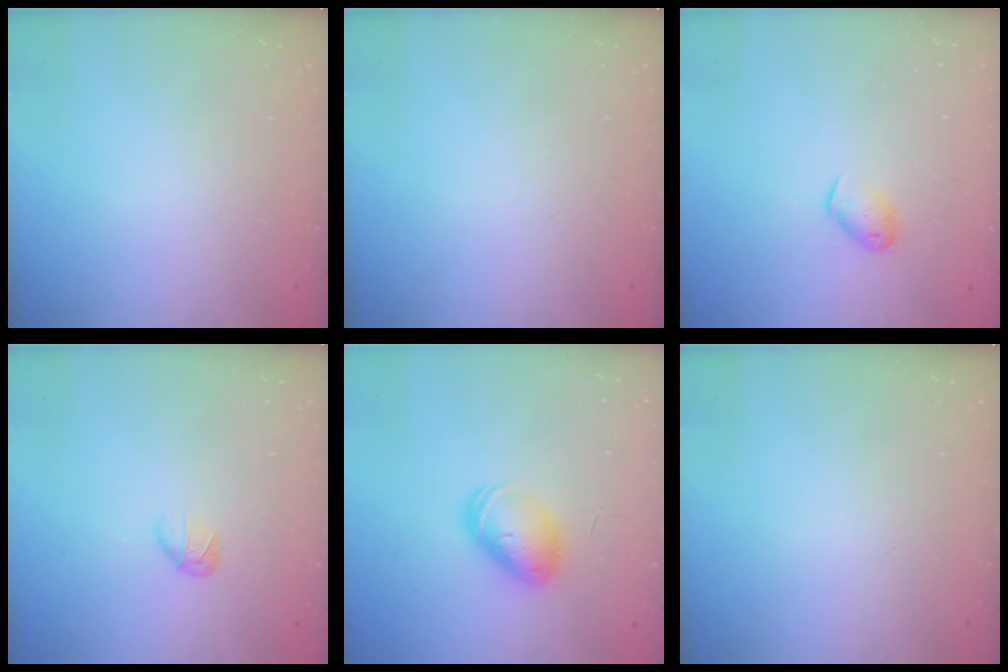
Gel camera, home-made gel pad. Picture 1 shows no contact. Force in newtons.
{"total": 0.0}
{"total": 6.4, "press": 6.4, "slide": 0.5}
{"total": 3.2, "press": 3.1, "slide": 0.9}
{"total": 8.1, "press": 8.1, "slide": 0.7}
{"total": 0.0}